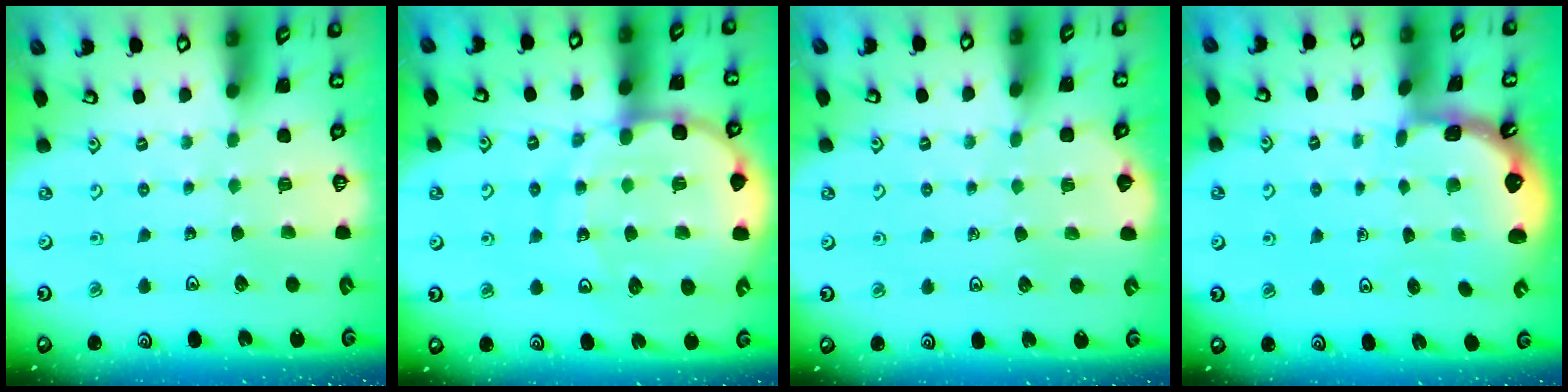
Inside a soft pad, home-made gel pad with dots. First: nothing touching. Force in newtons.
{"total": 15.2, "press": 15.0, "slide": 2.6}
{"total": 1.4, "press": 1.3, "slide": 0.3}
{"total": 1.2, "press": 1.1, "slide": 0.1}